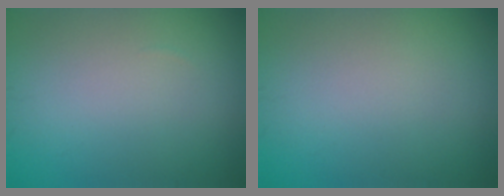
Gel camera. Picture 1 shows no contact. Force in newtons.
{"total": 0.0}